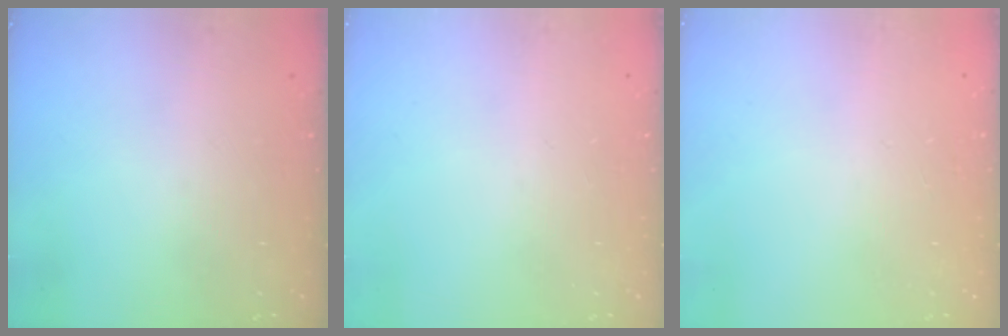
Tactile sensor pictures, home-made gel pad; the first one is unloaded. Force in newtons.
{"total": 0.0}
{"total": 2.5, "press": 2.5, "slide": 0.2}